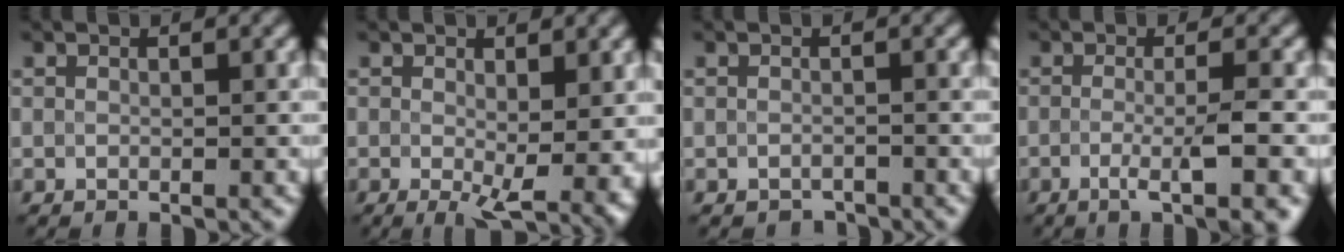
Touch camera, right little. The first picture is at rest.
{"total": 4.6, "force": [-0.2, 1.5, 4.3], "torque": [-0.061, -0.014, -0.004]}
{"total": 0.9, "force": [-0.8, 0.3, 0.0], "torque": [-0.001, -0.003, -0.014]}
{"total": 4.8, "force": [-1.5, 0.9, 4.5], "torque": [-0.071, -0.007, -0.026]}